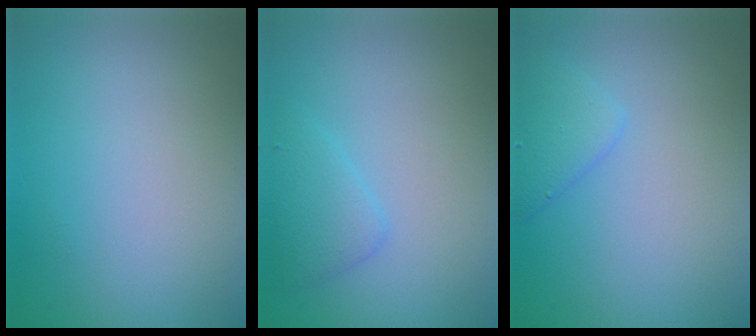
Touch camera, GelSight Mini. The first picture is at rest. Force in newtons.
{"total": 2.0, "press": 2.0, "slide": 0.1}
{"total": 2.0, "press": 2.0, "slide": 0.0}